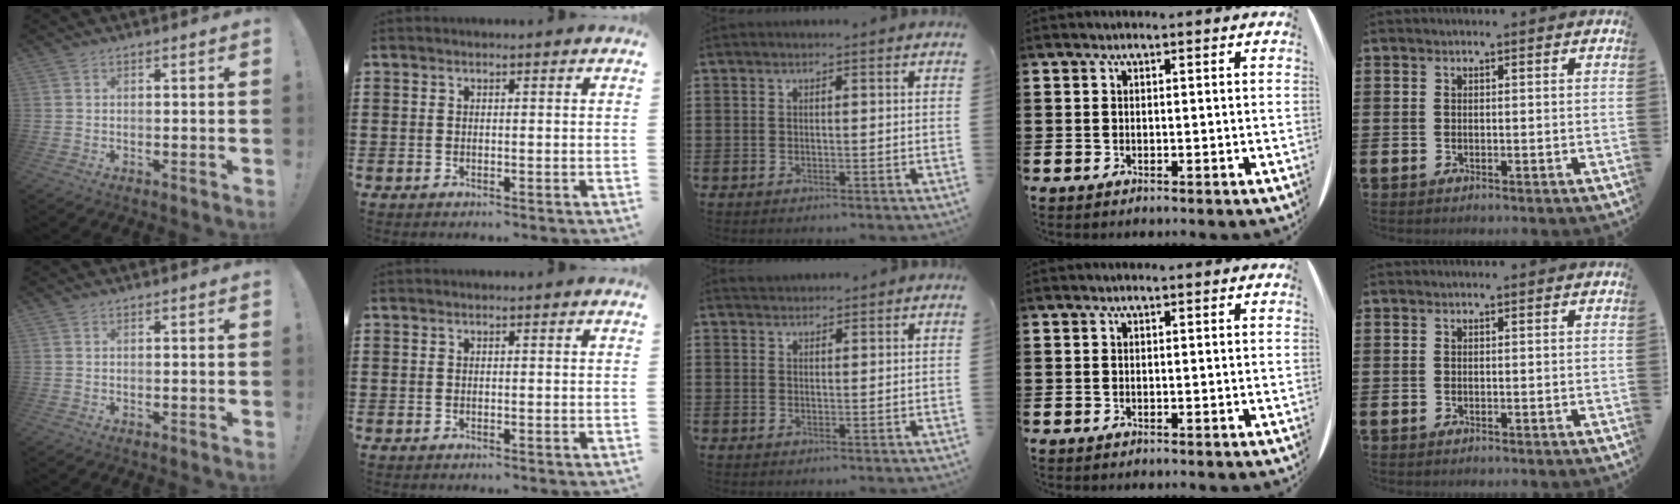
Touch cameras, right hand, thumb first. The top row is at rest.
{"middle": {"total": 1.5, "force": [1.5, 0.3, -0.3], "torque": [0.002, 0.002, 0.029]}}